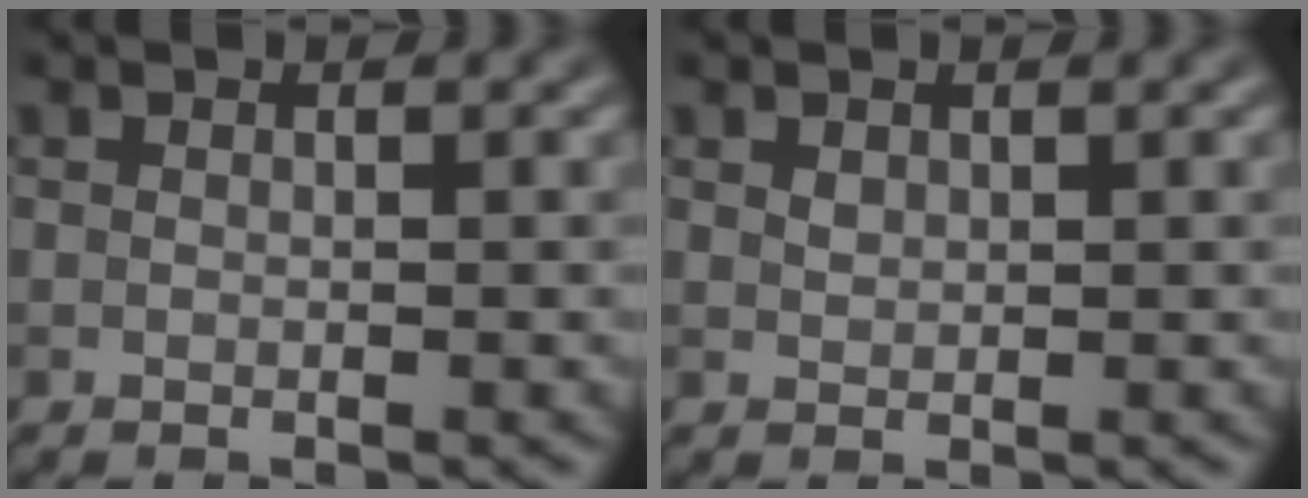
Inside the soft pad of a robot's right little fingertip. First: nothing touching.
{"total": 0.7, "force": [0.5, 0.4, 0.3], "torque": [-0.009, -0.001, 0.012]}